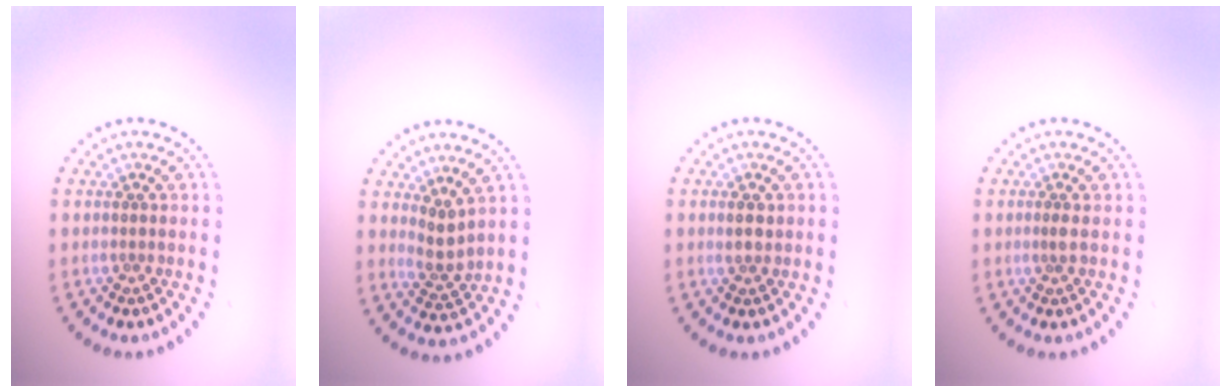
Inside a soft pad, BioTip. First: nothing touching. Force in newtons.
{"total": 2.1, "press": 1.6, "slide": 1.3}
{"total": 1.0, "press": 1.0, "slide": 0.3}
{"total": 0.8, "press": 0.3, "slide": 0.7}